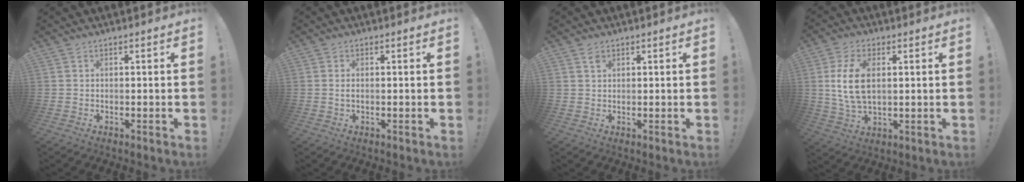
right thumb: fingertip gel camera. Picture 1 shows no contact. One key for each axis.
{"total": 0.9, "fx": 0.0, "fy": 0.2, "fz": 0.9, "tx": -0.018, "ty": 0.004, "tz": -0.001}
{"total": 1.7, "fx": 1.1, "fy": 1.0, "fz": 0.9, "tx": -0.002, "ty": -0.006, "tz": 0.018}
{"total": 11.5, "fx": 2.0, "fy": 6.5, "fz": 9.2, "tx": -0.171, "ty": -0.004, "tz": 0.036}